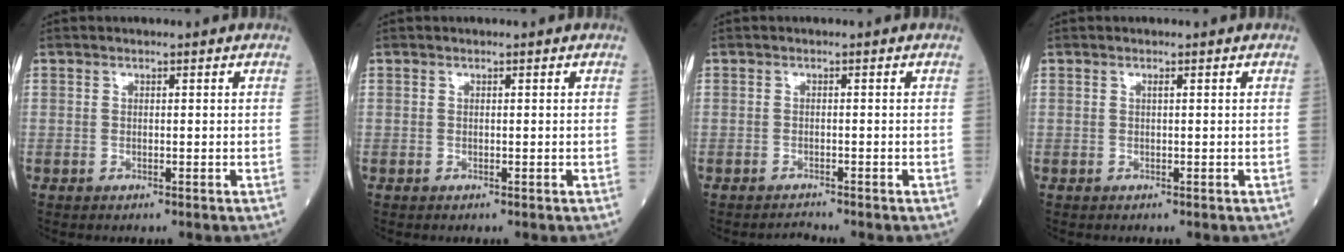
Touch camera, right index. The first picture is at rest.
{"total": 0.0}
{"total": 1.0, "force": [-0.9, -0.2, -0.2], "torque": [0.004, -0.008, -0.013]}
{"total": 0.0}